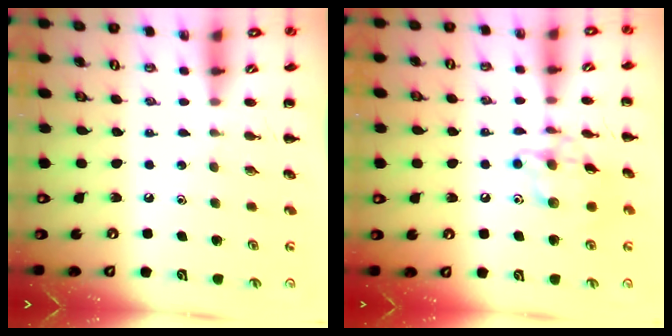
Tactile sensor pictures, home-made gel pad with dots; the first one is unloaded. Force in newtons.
{"total": 13.2, "press": 13.2, "slide": 0.7}